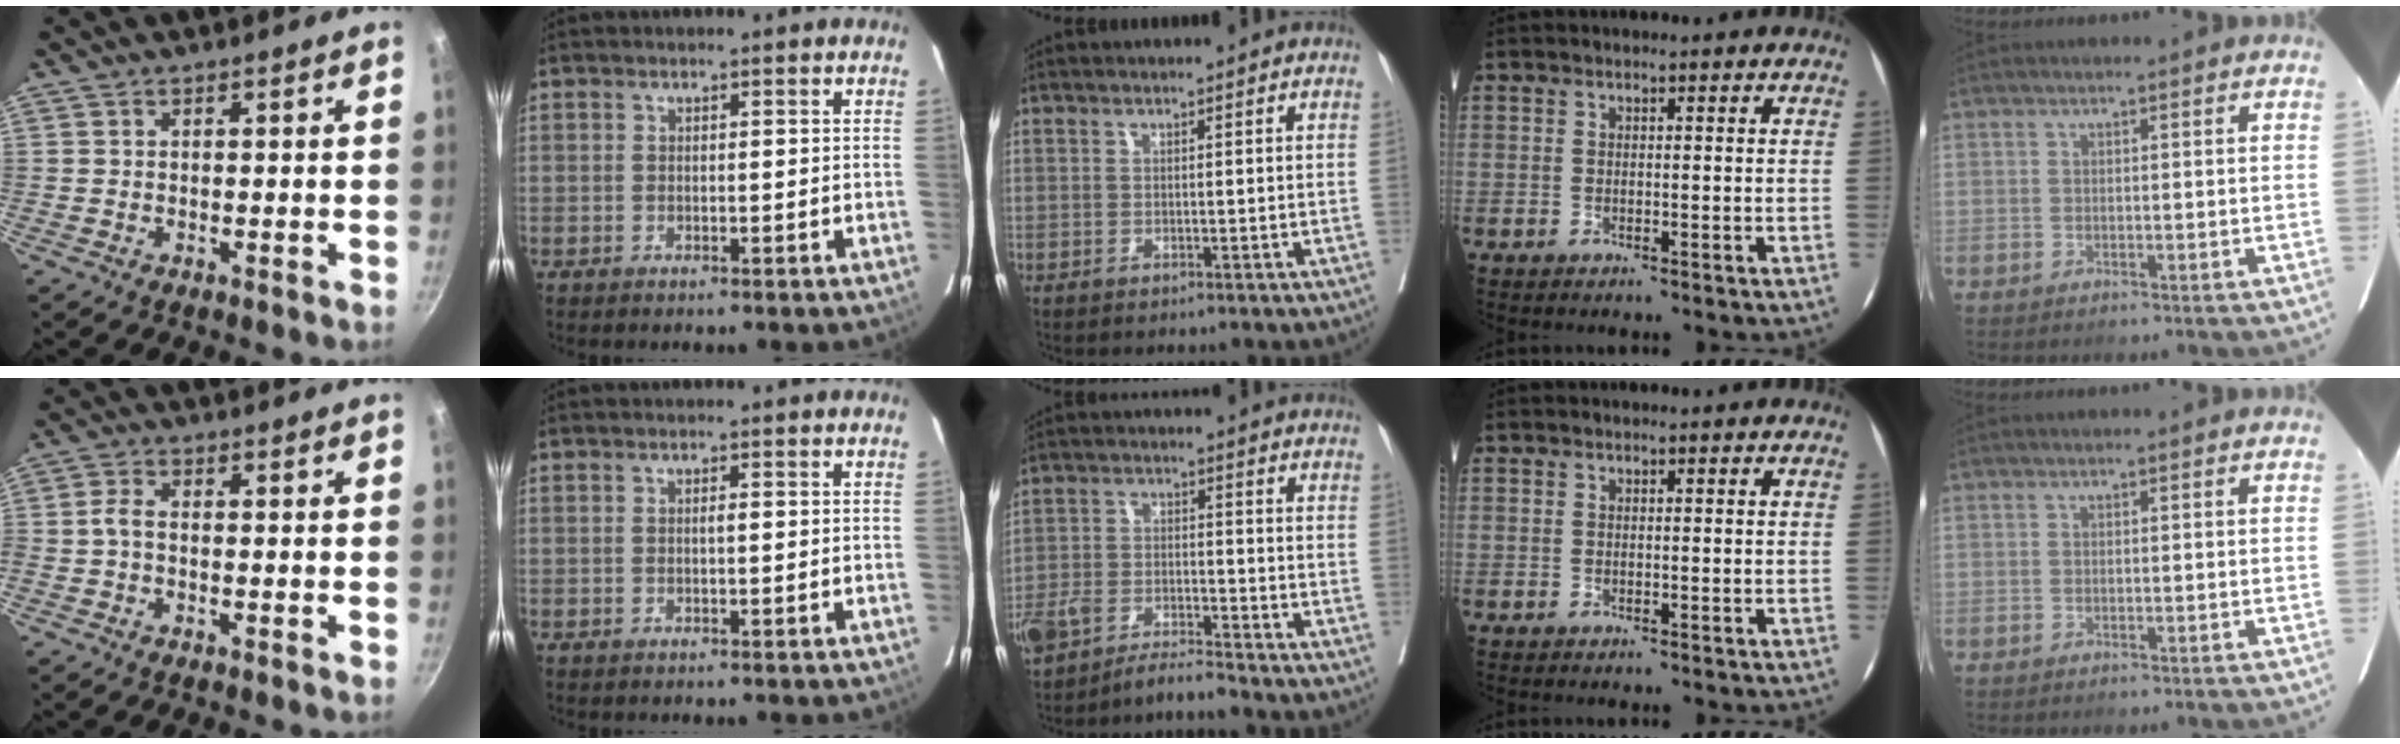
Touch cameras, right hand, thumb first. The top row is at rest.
{"thumb": {"total": 2.7, "force": [-0.7, 1.4, 2.2], "torque": [-0.049, 0.004, -0.020]}, "index": {"total": 0.7, "force": [0.1, 0.1, 0.7], "torque": [-0.014, 0.001, 0.001]}, "middle": {"total": 5.7, "force": [-5.2, 0.6, 2.1], "torque": [-0.043, 0.004, -0.096]}}